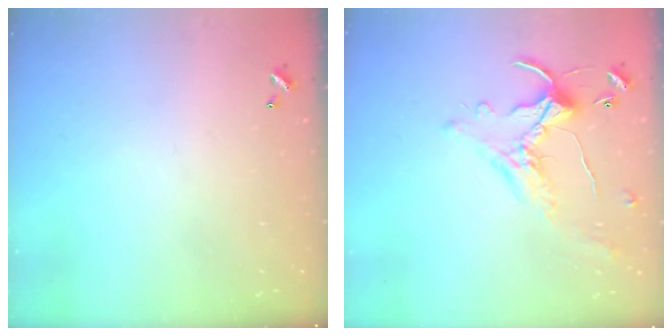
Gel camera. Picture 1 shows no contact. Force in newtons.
{"total": 1.7, "press": 1.5, "slide": 0.8}